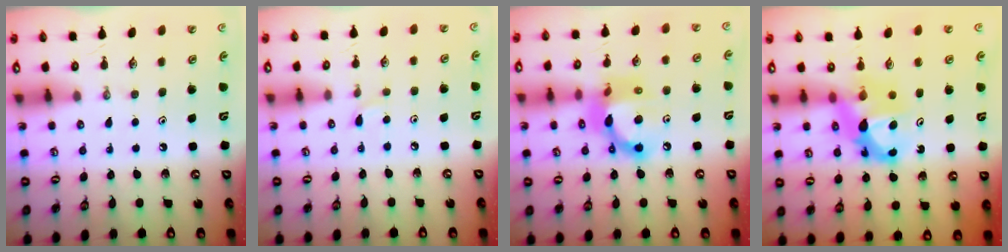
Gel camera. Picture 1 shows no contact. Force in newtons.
{"total": 2.4, "press": 2.4, "slide": 0.4}
{"total": 13.4, "press": 13.4, "slide": 1.0}
{"total": 8.2, "press": 8.1, "slide": 0.5}